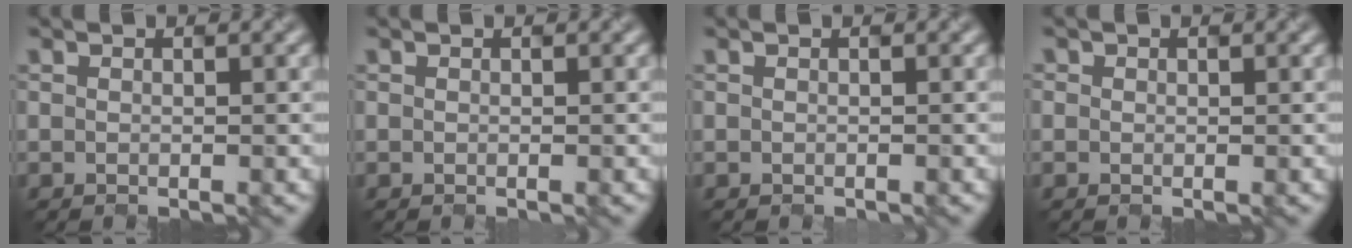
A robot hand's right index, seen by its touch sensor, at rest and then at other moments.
{"total": 0.0}
{"total": 0.0}
{"total": 1.1, "force": [-0.4, -0.6, -0.9], "torque": [-0.003, -0.009, 0.019]}